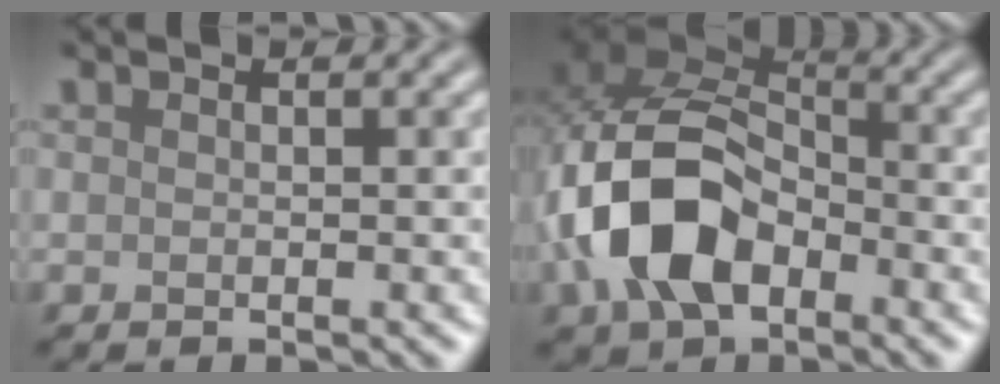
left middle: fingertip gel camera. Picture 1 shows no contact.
{"total": 10.1, "force": [-3.1, 6.5, 7.2], "torque": [-0.160, 0.007, -0.067]}